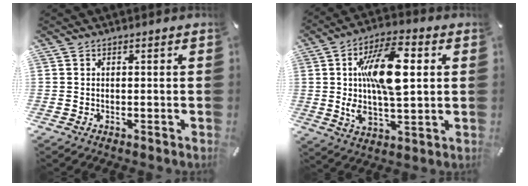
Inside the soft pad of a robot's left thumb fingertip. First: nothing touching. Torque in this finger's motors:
{"motor_torque": [2.74, 2.27, 2.27, -0.50, 0.32]}